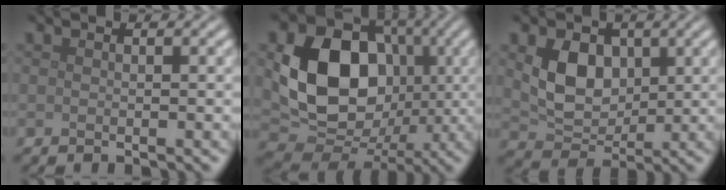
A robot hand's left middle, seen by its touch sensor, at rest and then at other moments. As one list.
[{"total": 12.3, "force": [0.6, 9.5, 7.7], "torque": [-0.146, -0.010, 0.012]}, {"total": 5.2, "force": [1.2, 3.8, 3.3], "torque": [-0.069, -0.006, 0.022]}]